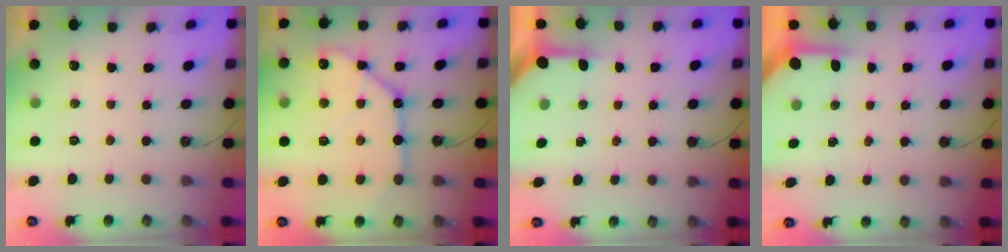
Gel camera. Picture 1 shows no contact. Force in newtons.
{"total": 14.1, "press": 14.0, "slide": 1.8}
{"total": 3.4, "press": 3.4, "slide": 0.4}
{"total": 3.6, "press": 3.6, "slide": 0.4}